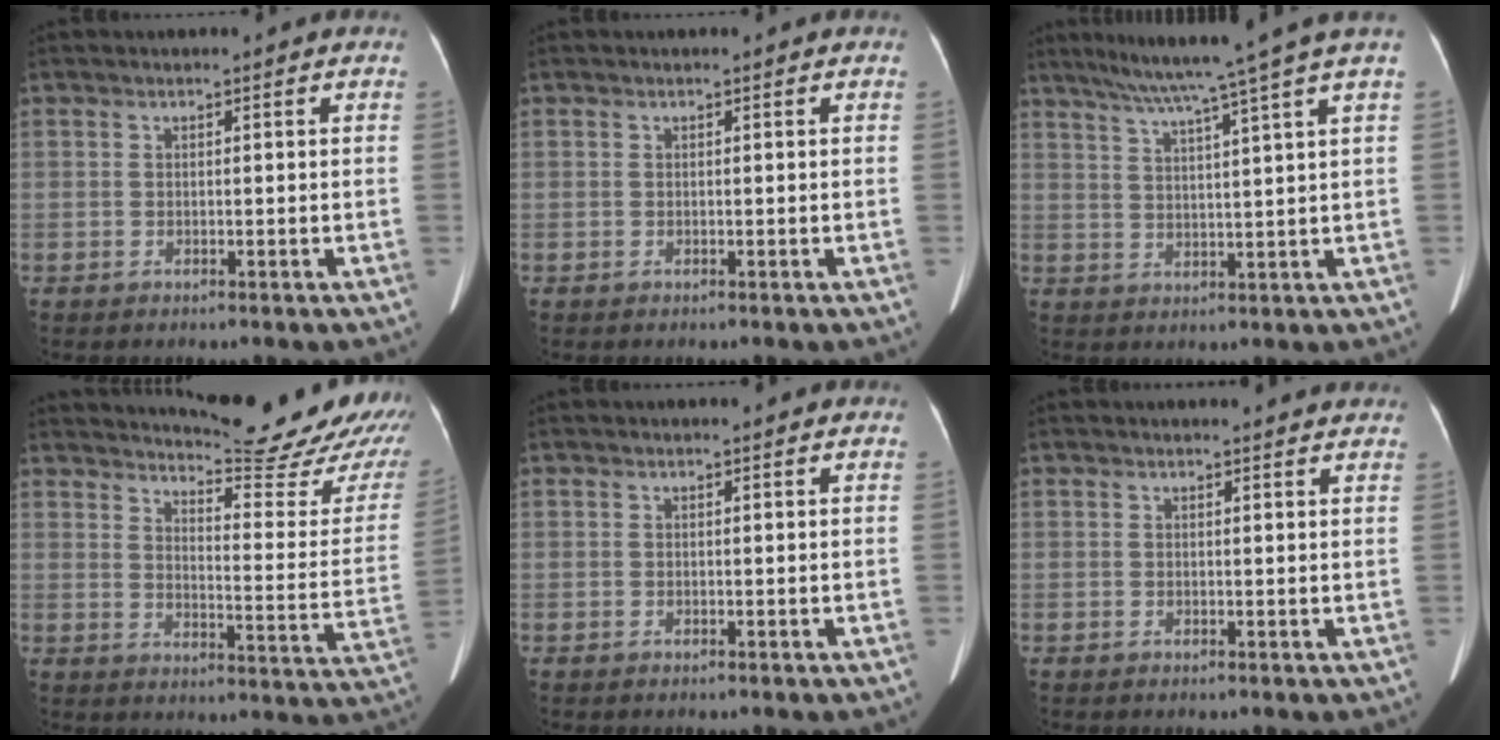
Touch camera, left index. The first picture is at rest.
{"total": 0.0}
{"total": 11.5, "force": [8.9, -2.9, 6.7], "torque": [-0.107, -0.005, 0.125]}
{"total": 22.4, "force": [21.0, 1.6, 7.6], "torque": [-0.096, -0.115, 0.243]}
{"total": 1.2, "force": [1.1, 0.2, 0.5], "torque": [-0.007, 0.009, 0.009]}
{"total": 5.7, "force": [5.5, 0.7, 1.6], "torque": [-0.013, 0.012, 0.047]}